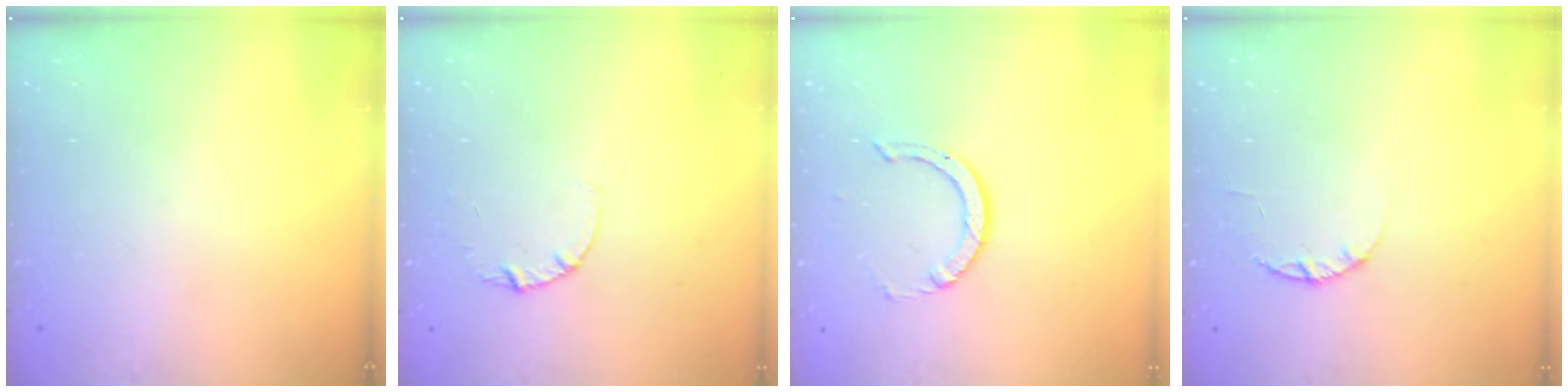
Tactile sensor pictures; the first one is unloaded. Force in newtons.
{"total": 2.8, "press": 2.8, "slide": 0.3}
{"total": 3.3, "press": 3.3, "slide": 0.3}
{"total": 2.4, "press": 2.3, "slide": 0.4}